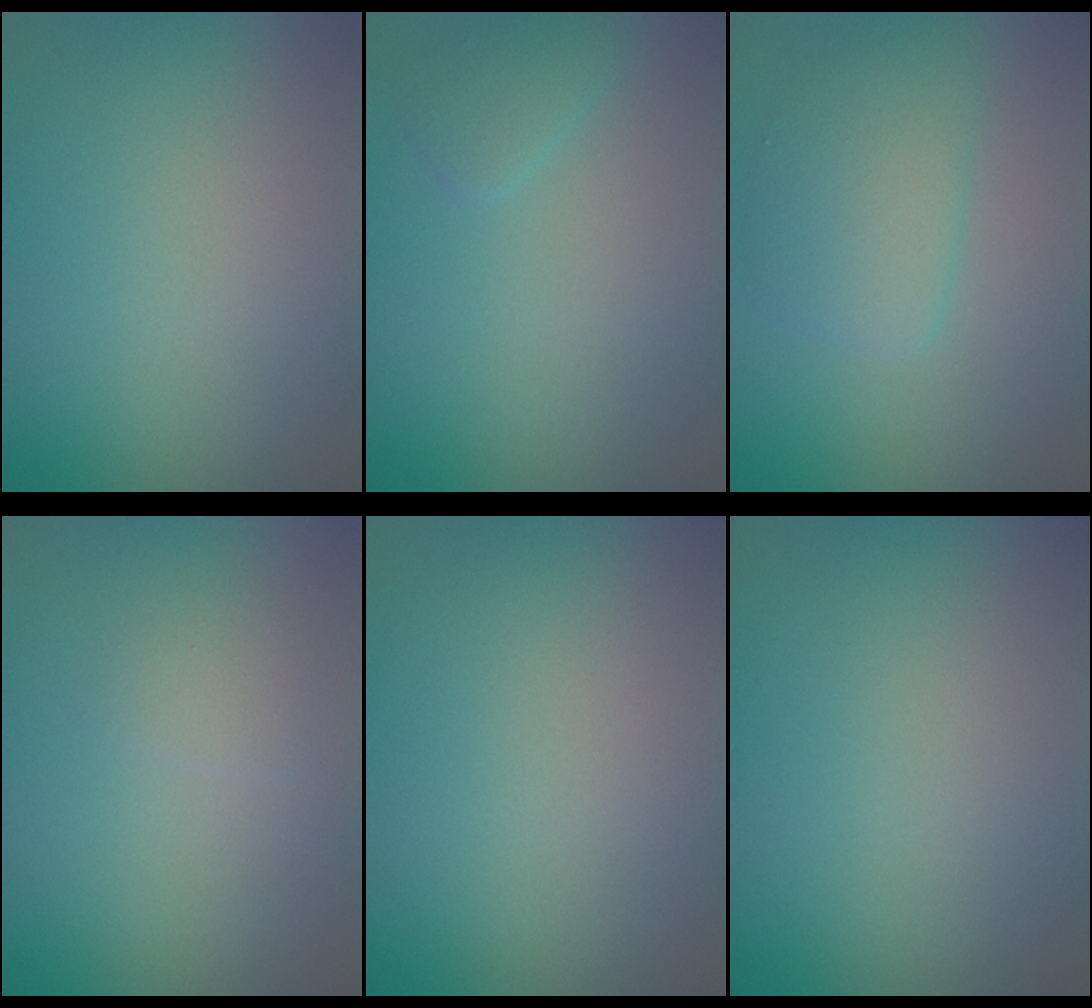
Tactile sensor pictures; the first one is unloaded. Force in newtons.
{"total": 1.4, "press": 1.4, "slide": 0.1}
{"total": 3.3, "press": 3.3, "slide": 0.1}
{"total": 1.1, "press": 1.1, "slide": 0.1}
{"total": 0.0}
{"total": 0.0}